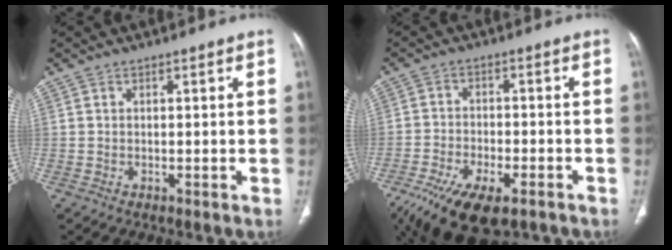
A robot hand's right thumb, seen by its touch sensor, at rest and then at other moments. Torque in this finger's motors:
{"motor_torque": [3.01, 2.00, 0.81, -1.27, 0.11]}